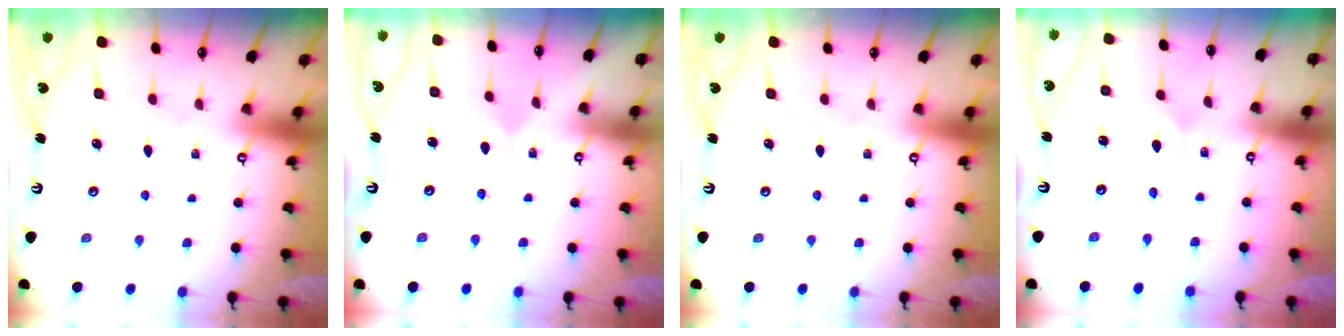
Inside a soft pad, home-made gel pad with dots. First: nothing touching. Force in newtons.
{"total": 3.6, "press": 3.5, "slide": 0.2}
{"total": 0.0}
{"total": 1.5, "press": 1.5, "slide": 0.0}